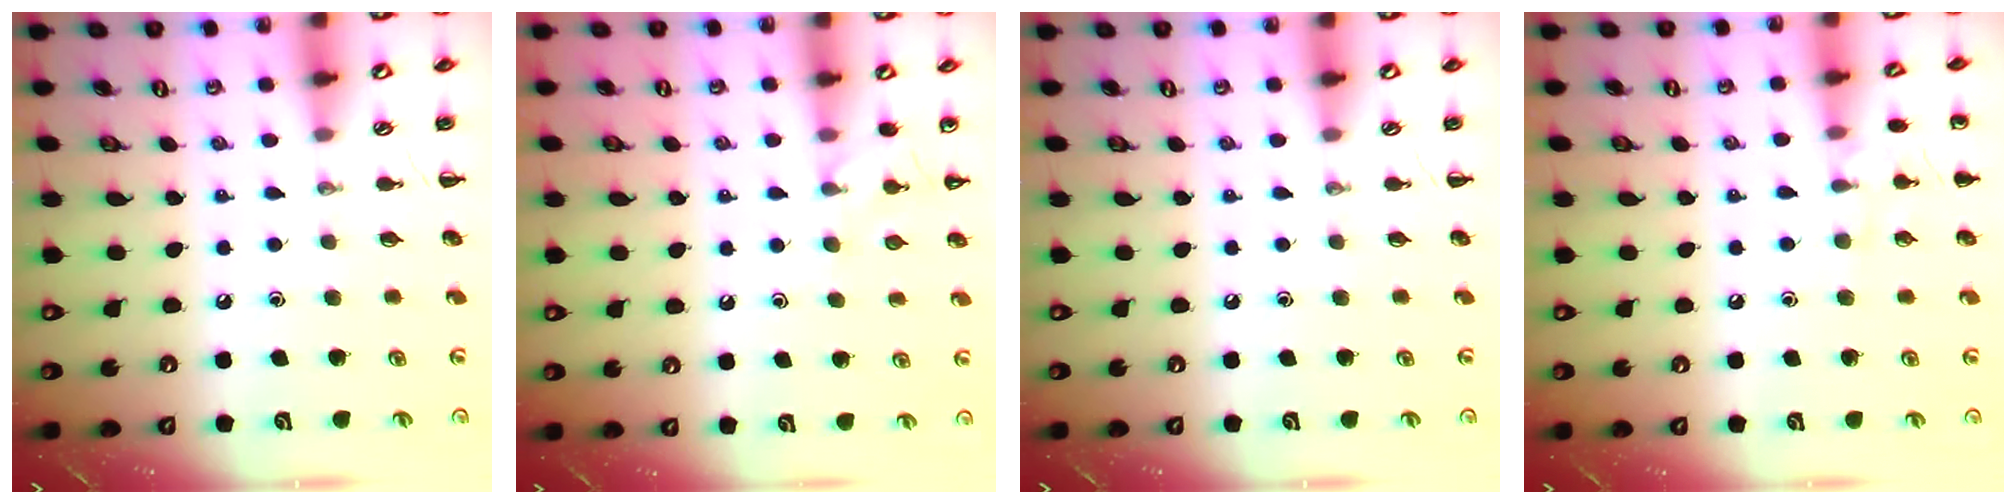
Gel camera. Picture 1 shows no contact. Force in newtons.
{"total": 7.2, "press": 7.0, "slide": 1.6}
{"total": 0.0}
{"total": 7.2, "press": 7.0, "slide": 1.8}